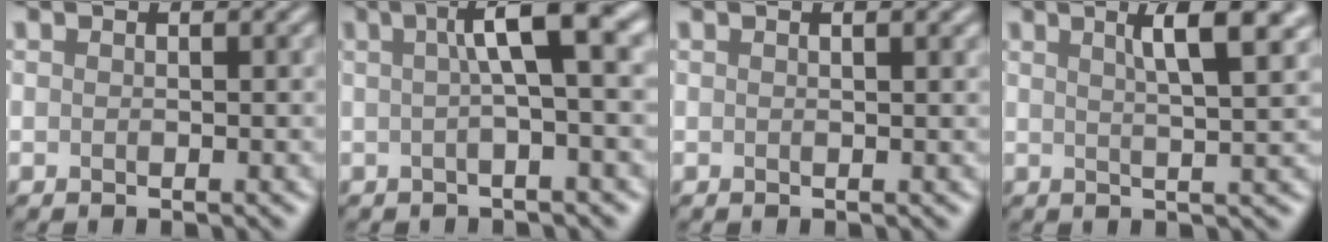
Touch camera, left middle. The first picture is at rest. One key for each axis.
{"total": 6.0, "fx": 1.2, "fy": 1.2, "fz": 5.7, "tx": -0.076, "ty": 0.015, "tz": 0.011}
{"total": 1.8, "fx": 0.9, "fy": 0.7, "fz": 1.4, "tx": -0.013, "ty": -0.005, "tz": -0.002}
{"total": 5.5, "fx": 2.6, "fy": 1.2, "fz": 4.7, "tx": -0.051, "ty": 0.005, "tz": 0.032}